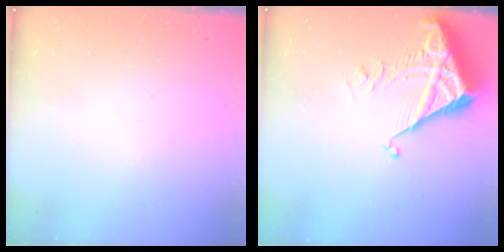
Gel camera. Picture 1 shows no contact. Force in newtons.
{"total": 5.3, "press": 5.3, "slide": 0.7}